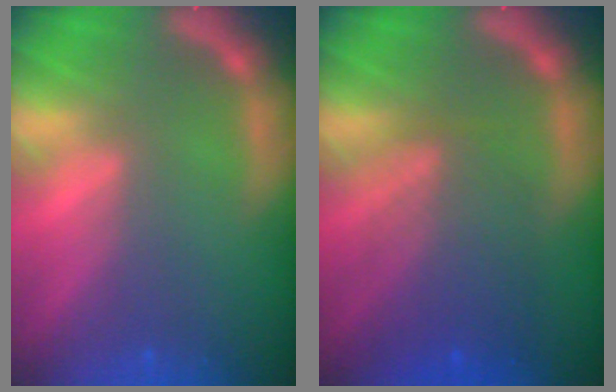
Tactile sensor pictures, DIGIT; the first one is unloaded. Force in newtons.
{"total": 6.1}